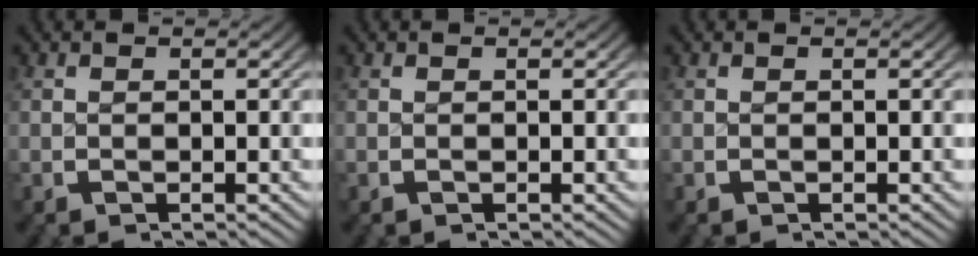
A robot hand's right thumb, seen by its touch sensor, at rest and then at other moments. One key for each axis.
{"total": 0.0}
{"total": 0.0}